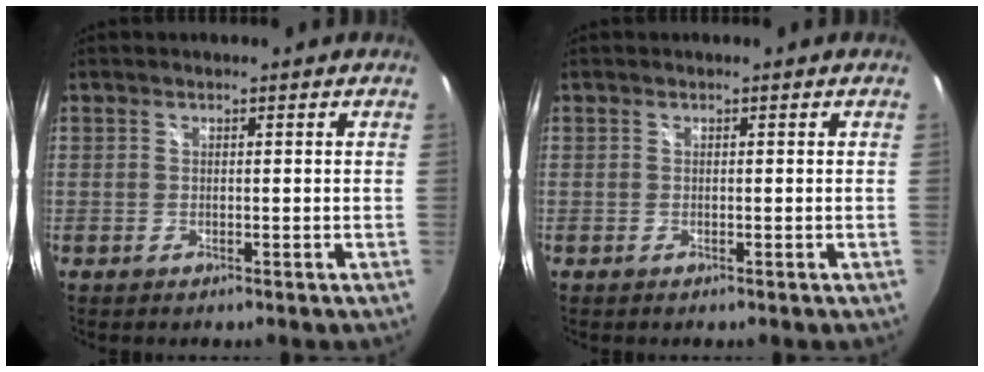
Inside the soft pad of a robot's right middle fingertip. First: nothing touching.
{"total": 0.0}